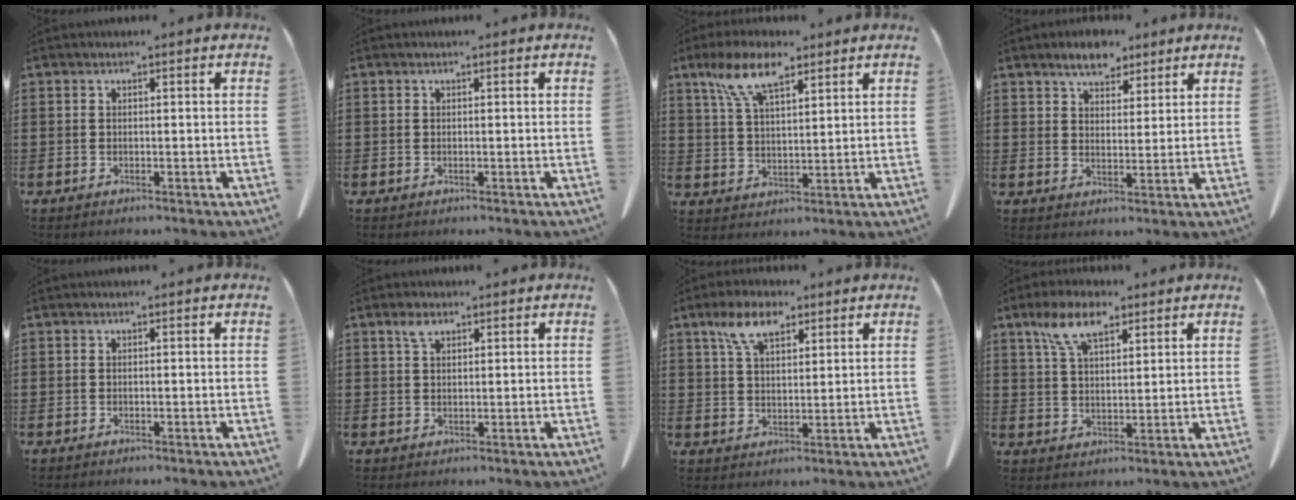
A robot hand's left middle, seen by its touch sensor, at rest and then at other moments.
{"total": 0.0}
{"total": 8.6, "force": [5.5, 3.1, 5.9], "torque": [-0.130, 0.003, 0.101]}
{"total": 5.3, "force": [4.5, 2.3, 1.7], "torque": [-0.040, -0.006, 0.082]}
{"total": 0.0}
{"total": 2.3, "force": [1.4, 1.0, 1.5], "torque": [-0.035, 0.003, 0.026]}
{"total": 7.1, "force": [4.2, 3.2, 4.7], "torque": [-0.105, 0.011, 0.078]}
{"total": 7.9, "force": [5.0, 3.3, 5.2], "torque": [-0.115, 0.007, 0.091]}